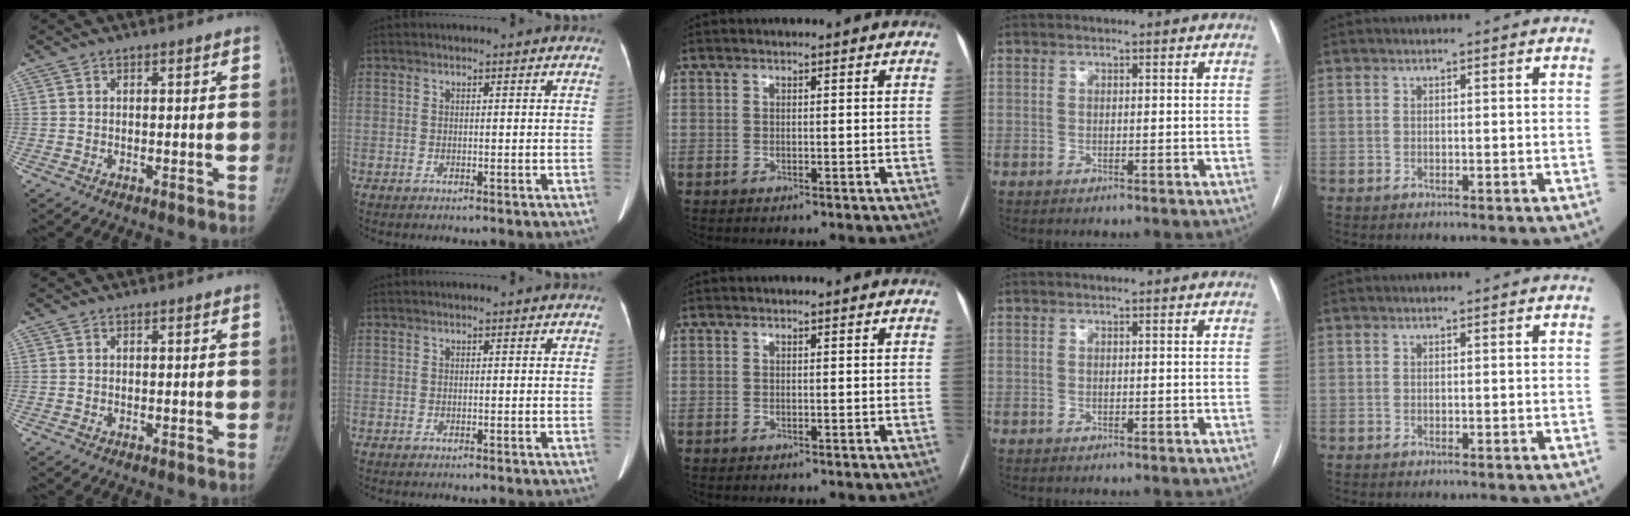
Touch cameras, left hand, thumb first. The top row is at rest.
{}